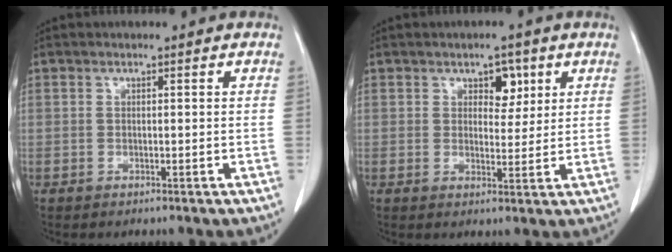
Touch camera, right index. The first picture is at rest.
{"total": 2.0, "force": [1.4, 0.9, 1.0], "torque": [-0.012, -0.005, 0.025]}